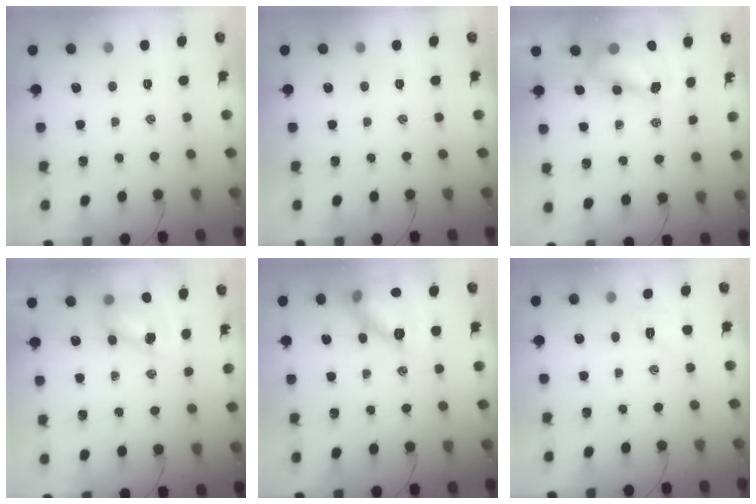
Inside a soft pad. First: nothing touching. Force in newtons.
{"total": 0.0}
{"total": 8.9, "press": 8.6, "slide": 2.2}
{"total": 8.1, "press": 8.0, "slide": 1.1}
{"total": 13.3, "press": 13.3, "slide": 0.5}
{"total": 4.7, "press": 4.5, "slide": 1.4}